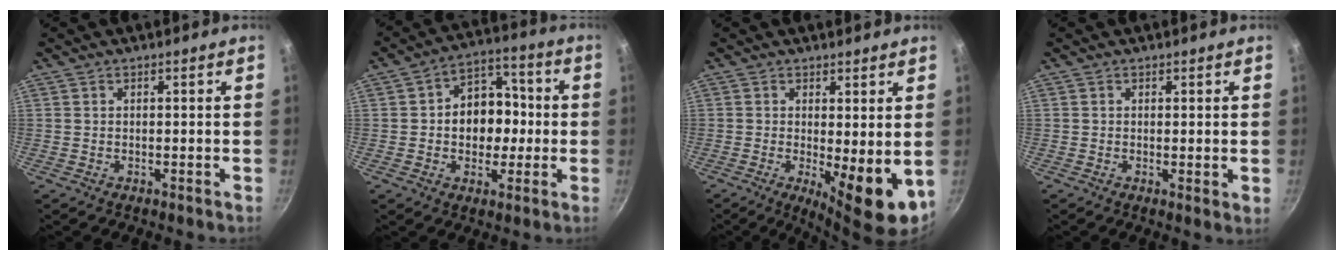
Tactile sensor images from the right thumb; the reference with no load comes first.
{"total": 11.9, "force": [-0.3, 9.3, 7.4], "torque": [-0.058, 0.023, -0.015]}
{"total": 9.0, "force": [-0.6, 2.7, 8.6], "torque": [-0.110, -0.014, 0.002]}
{"total": 1.4, "force": [0.3, 0.4, 1.3], "torque": [-0.019, -0.009, 0.001]}